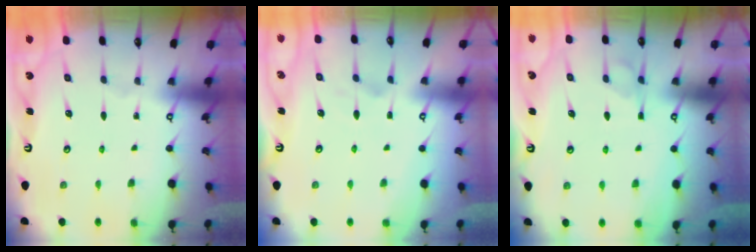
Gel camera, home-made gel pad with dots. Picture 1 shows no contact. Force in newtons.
{"total": 1.3, "press": 0.6, "slide": 1.2}
{"total": 1.2, "press": 0.0, "slide": 1.2}